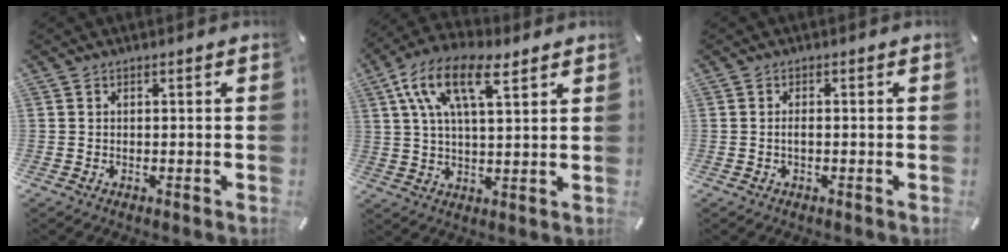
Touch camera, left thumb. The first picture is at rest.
{"total": 13.5, "force": [6.8, 5.8, 10.1], "torque": [-0.221, -0.012, 0.120]}
{"total": 1.3, "force": [-0.3, 0.4, 1.2], "torque": [-0.024, 0.000, -0.005]}